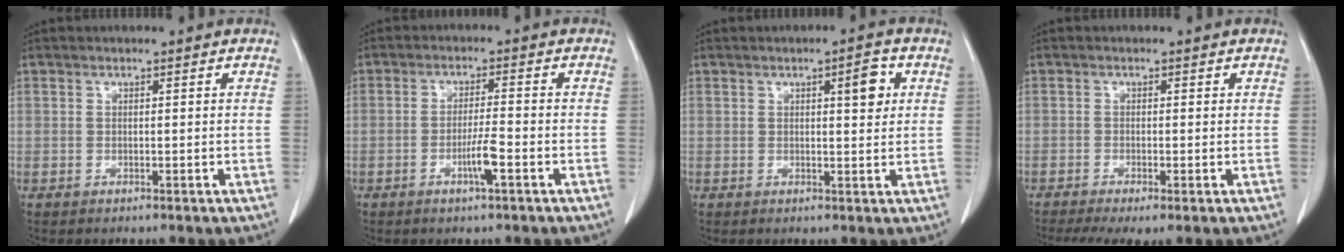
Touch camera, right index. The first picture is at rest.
{"total": 4.1, "force": [-1.8, -0.1, 3.7], "torque": [-0.069, -0.005, -0.034]}
{"total": 3.8, "force": [1.3, 0.9, 3.4], "torque": [-0.049, 0.002, 0.019]}
{"total": 5.8, "force": [-3.8, 1.3, 4.3], "torque": [-0.071, -0.013, -0.063]}